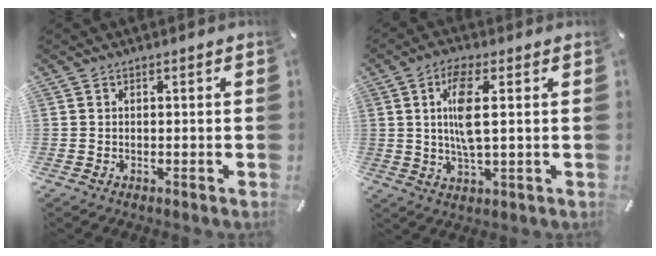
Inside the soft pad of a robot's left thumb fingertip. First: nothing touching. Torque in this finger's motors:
{"motor_torque": [-0.06, 0.24, 0.62, 0.30, 0.12]}